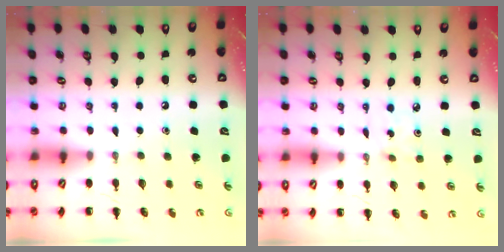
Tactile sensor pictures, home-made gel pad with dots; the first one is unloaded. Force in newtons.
{"total": 1.2, "press": 1.1, "slide": 0.4}